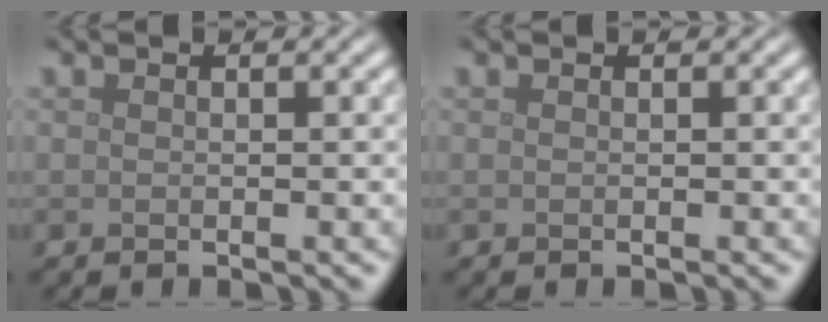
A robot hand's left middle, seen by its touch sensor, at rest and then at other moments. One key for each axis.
{"total": 0.0}